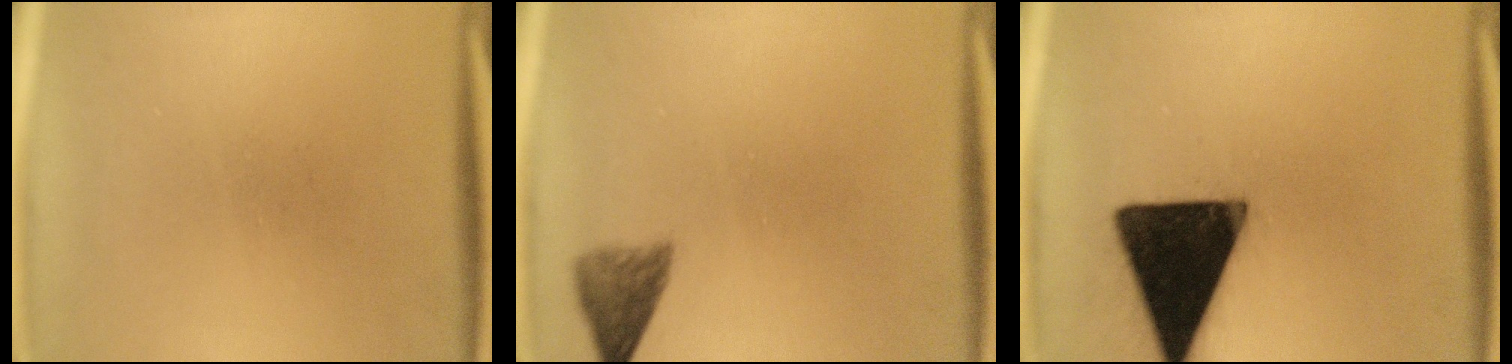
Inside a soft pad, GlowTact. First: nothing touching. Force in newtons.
{"total": 3.2}
{"total": 19.7}